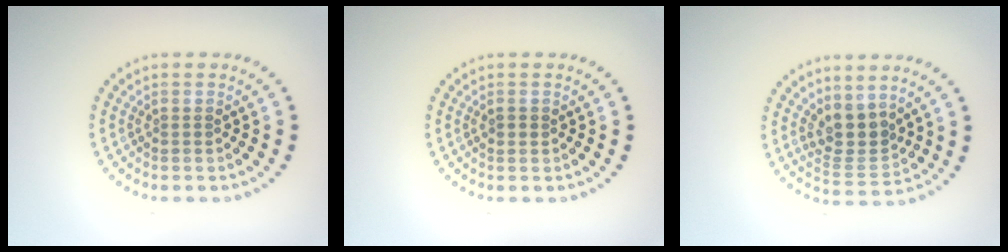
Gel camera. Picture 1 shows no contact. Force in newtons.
{"total": 0.8, "press": 0.8, "slide": 0.3}
{"total": 3.4, "press": 2.9, "slide": 1.9}